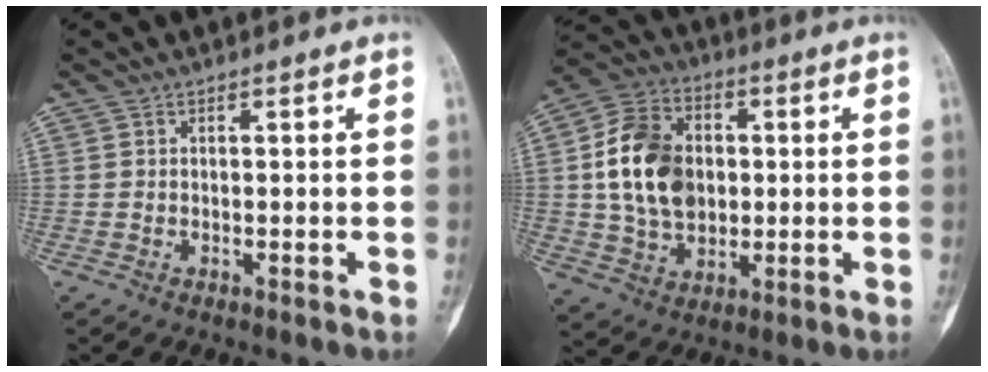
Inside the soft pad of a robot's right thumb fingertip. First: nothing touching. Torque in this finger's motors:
{"motor_torque": [1.37, 1.88, 1.11, -1.23, 0.08]}